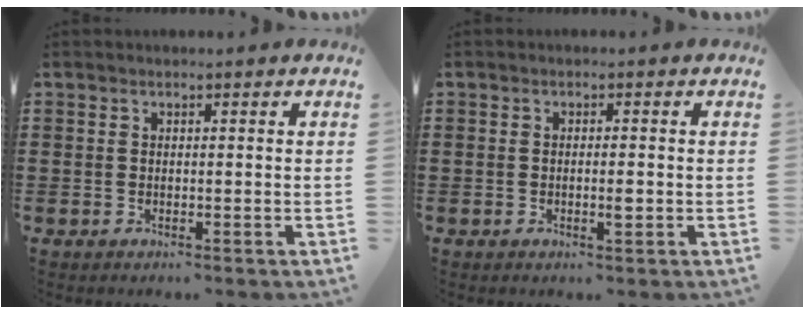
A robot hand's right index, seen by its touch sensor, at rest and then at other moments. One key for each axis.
{"total": 1.7, "fx": -0.5, "fy": 0.4, "fz": 1.6, "tx": -0.028, "ty": 0.000, "tz": -0.008}